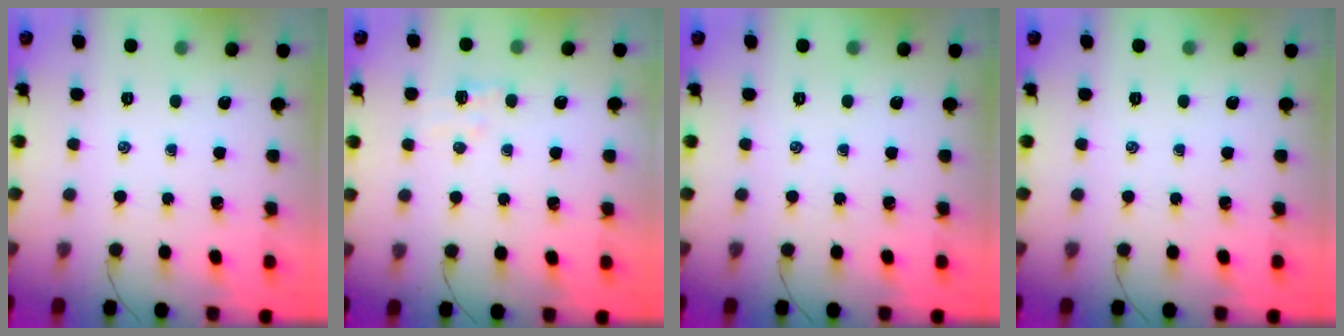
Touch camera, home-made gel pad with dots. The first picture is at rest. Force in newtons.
{"total": 3.6, "press": 3.5, "slide": 1.0}
{"total": 0.0}
{"total": 0.0}